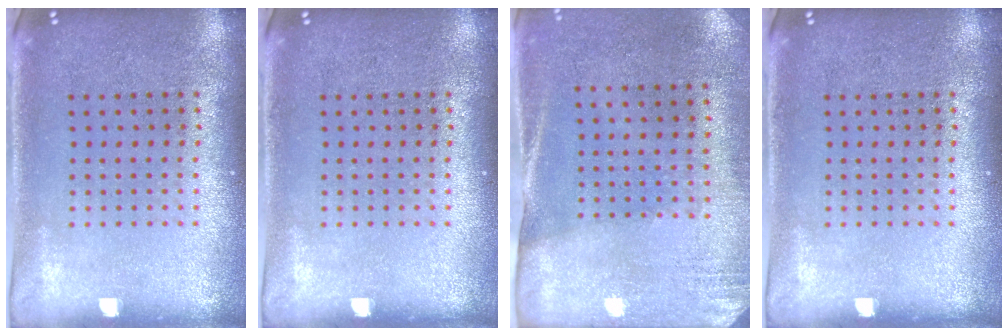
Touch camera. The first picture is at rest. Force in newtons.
{"total": 0.0}
{"total": 2.6, "press": 2.3, "slide": 1.3}
{"total": 0.0}